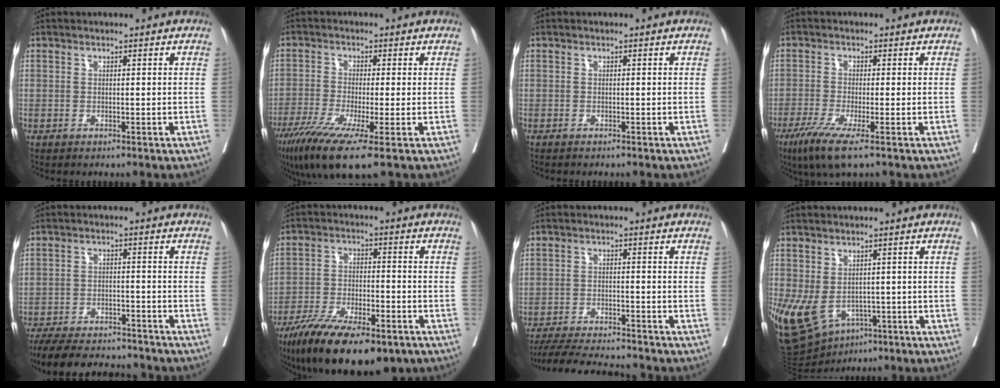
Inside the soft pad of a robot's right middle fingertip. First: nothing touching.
{"total": 10.4, "force": [-5.9, 0.5, 8.5], "torque": [-0.145, -0.029, -0.100]}
{"total": 0.6, "force": [-0.6, 0.1, 0.2], "torque": [-0.005, -0.001, -0.010]}
{"total": 6.2, "force": [-3.6, 0.4, 5.1], "torque": [-0.095, -0.019, -0.066]}
{"total": 17.0, "force": [-15.2, 3.8, 6.6], "torque": [-0.137, -0.014, -0.219]}
{"total": 17.6, "force": [-12.2, 5.4, 11.5], "torque": [-0.190, -0.023, -0.199]}
{"total": 11.5, "force": [-10.7, 0.8, 4.2], "torque": [-0.066, -0.012, -0.167]}
{"total": 12.2, "force": [-4.7, 8.2, 7.7], "torque": [-0.164, -0.007, -0.060]}